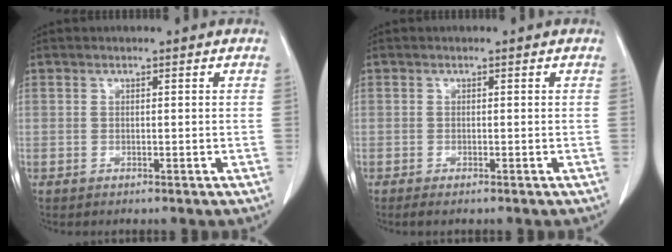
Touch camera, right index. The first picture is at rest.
{"total": 1.2, "force": [-1.0, 0.1, 0.8], "torque": [-0.012, -0.003, -0.012]}